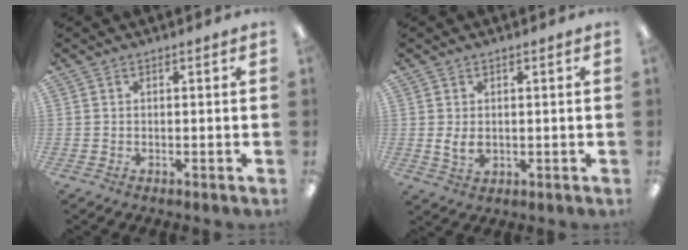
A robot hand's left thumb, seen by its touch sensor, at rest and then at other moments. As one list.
[{"total": 3.8, "force": [0.0, 2.5, 2.9], "torque": [-0.059, -0.005, -0.003]}]